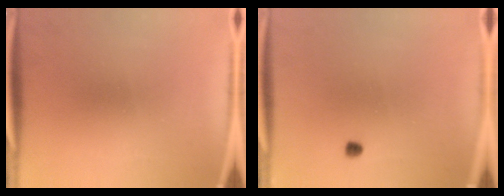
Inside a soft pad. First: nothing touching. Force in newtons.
{"total": 1.0}